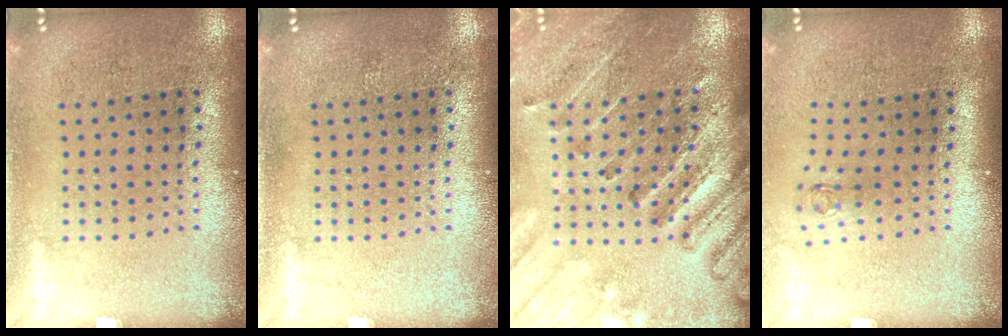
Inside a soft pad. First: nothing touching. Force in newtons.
{"total": 0.0}
{"total": 2.6, "press": 2.6, "slide": 0.2}
{"total": 0.7, "press": 0.3, "slide": 0.6}